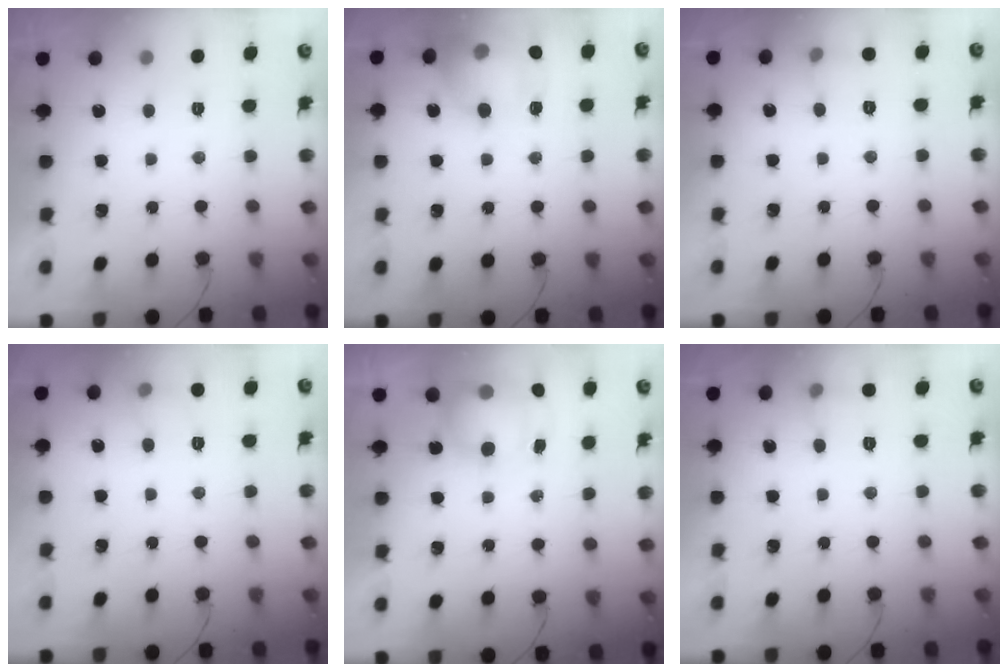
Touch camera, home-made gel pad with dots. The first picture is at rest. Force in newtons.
{"total": 16.7, "press": 16.6, "slide": 1.4}
{"total": 7.6, "press": 5.0, "slide": 5.7}
{"total": 6.6, "press": 6.2, "slide": 2.1}
{"total": 7.2, "press": 7.1, "slide": 1.1}
{"total": 5.7, "press": 5.2, "slide": 2.2}